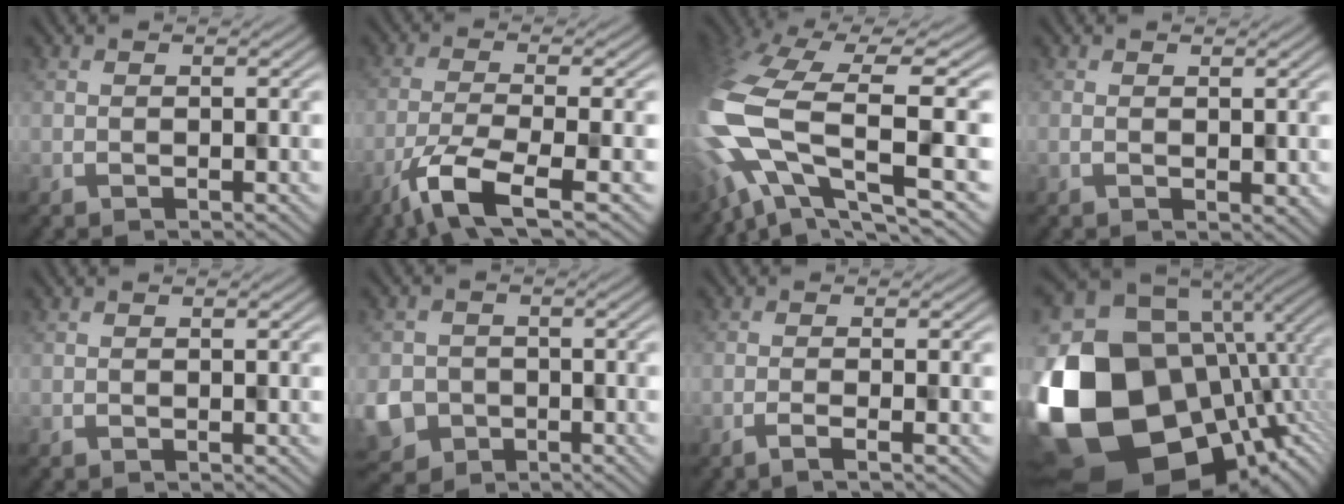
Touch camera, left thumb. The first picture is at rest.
{"total": 8.1, "force": [-4.3, 2.3, 6.5], "torque": [-0.124, -0.011, -0.079]}
{"total": 15.0, "force": [-1.3, 7.1, 13.1], "torque": [-0.331, -0.028, 0.000]}
{"total": 1.1, "force": [0.0, 0.4, 1.1], "torque": [-0.021, 0.000, 0.004]}
{"total": 0.0}
{"total": 5.1, "force": [-2.3, 4.3, 1.3], "torque": [-0.036, -0.020, -0.042]}
{"total": 2.1, "force": [-1.1, 0.2, 1.8], "torque": [-0.020, 0.006, -0.033]}
{"total": 21.5, "force": [-2.1, 15.8, 14.5], "torque": [-0.362, -0.077, 0.020]}